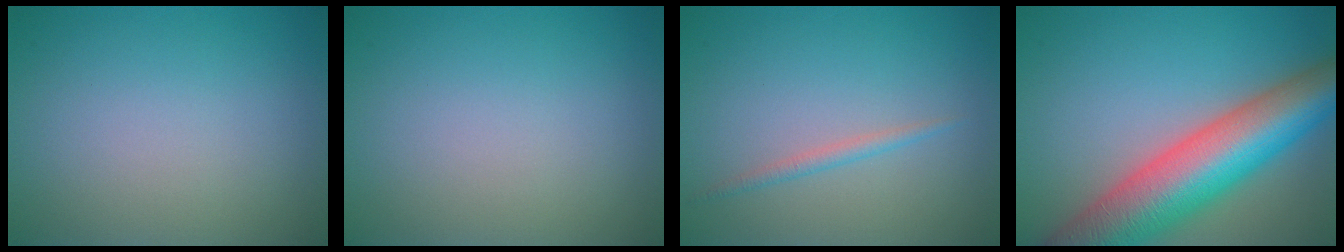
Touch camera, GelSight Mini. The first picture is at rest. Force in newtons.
{"total": 0.0}
{"total": 1.1, "press": 1.1, "slide": 0.1}
{"total": 12.1, "press": 12.1, "slide": 0.5}